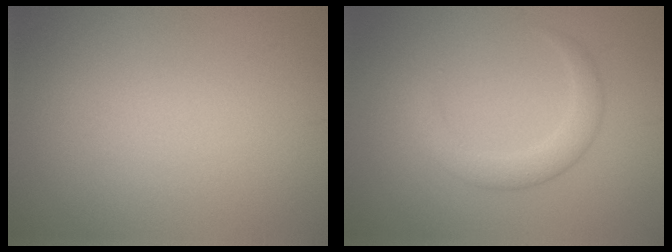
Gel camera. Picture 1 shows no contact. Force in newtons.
{"total": 2.6, "press": 2.6, "slide": 0.1}